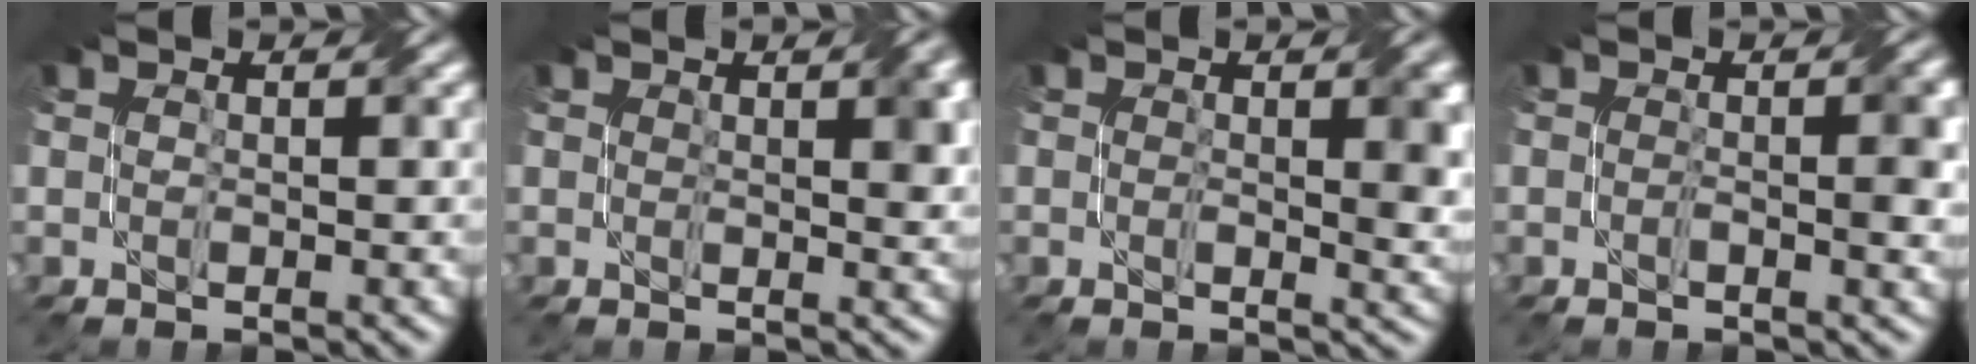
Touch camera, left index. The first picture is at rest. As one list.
[{"total": 2.9, "force": [1.1, 0.9, 2.5], "torque": [-0.029, 0.001, 0.018]}, {"total": 3.6, "force": [0.6, 1.1, 3.3], "torque": [-0.042, 0.000, 0.009]}, {"total": 2.5, "force": [-0.1, 0.5, 2.5], "torque": [-0.036, 0.000, -0.004]}]